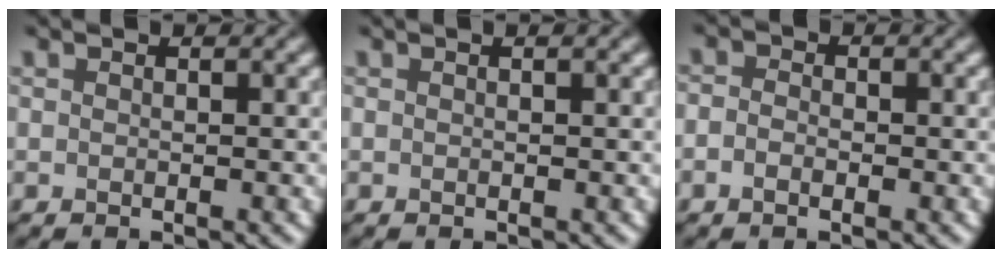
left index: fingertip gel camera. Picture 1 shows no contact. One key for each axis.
{"total": 0.8, "fx": 0.3, "fy": 0.1, "fz": 0.7, "tx": -0.011, "ty": 0.005, "tz": 0.001}
{"total": 1.7, "fx": -0.4, "fy": 1.1, "fz": 1.2, "tx": -0.011, "ty": 0.000, "tz": -0.018}